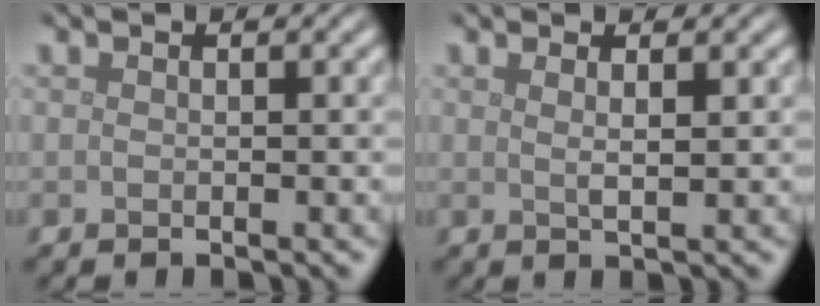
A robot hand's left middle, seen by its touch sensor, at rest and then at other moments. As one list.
[{"total": 1.8, "force": [0.9, 0.5, 1.4], "torque": [-0.019, 0.000, 0.005]}]